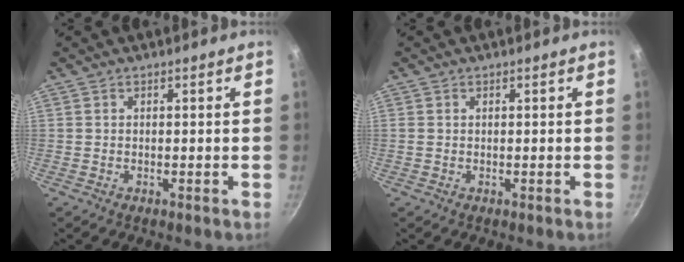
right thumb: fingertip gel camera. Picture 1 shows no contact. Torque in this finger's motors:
{"motor_torque": [0.10, 0.02, -0.59, 0.20, 0.04]}